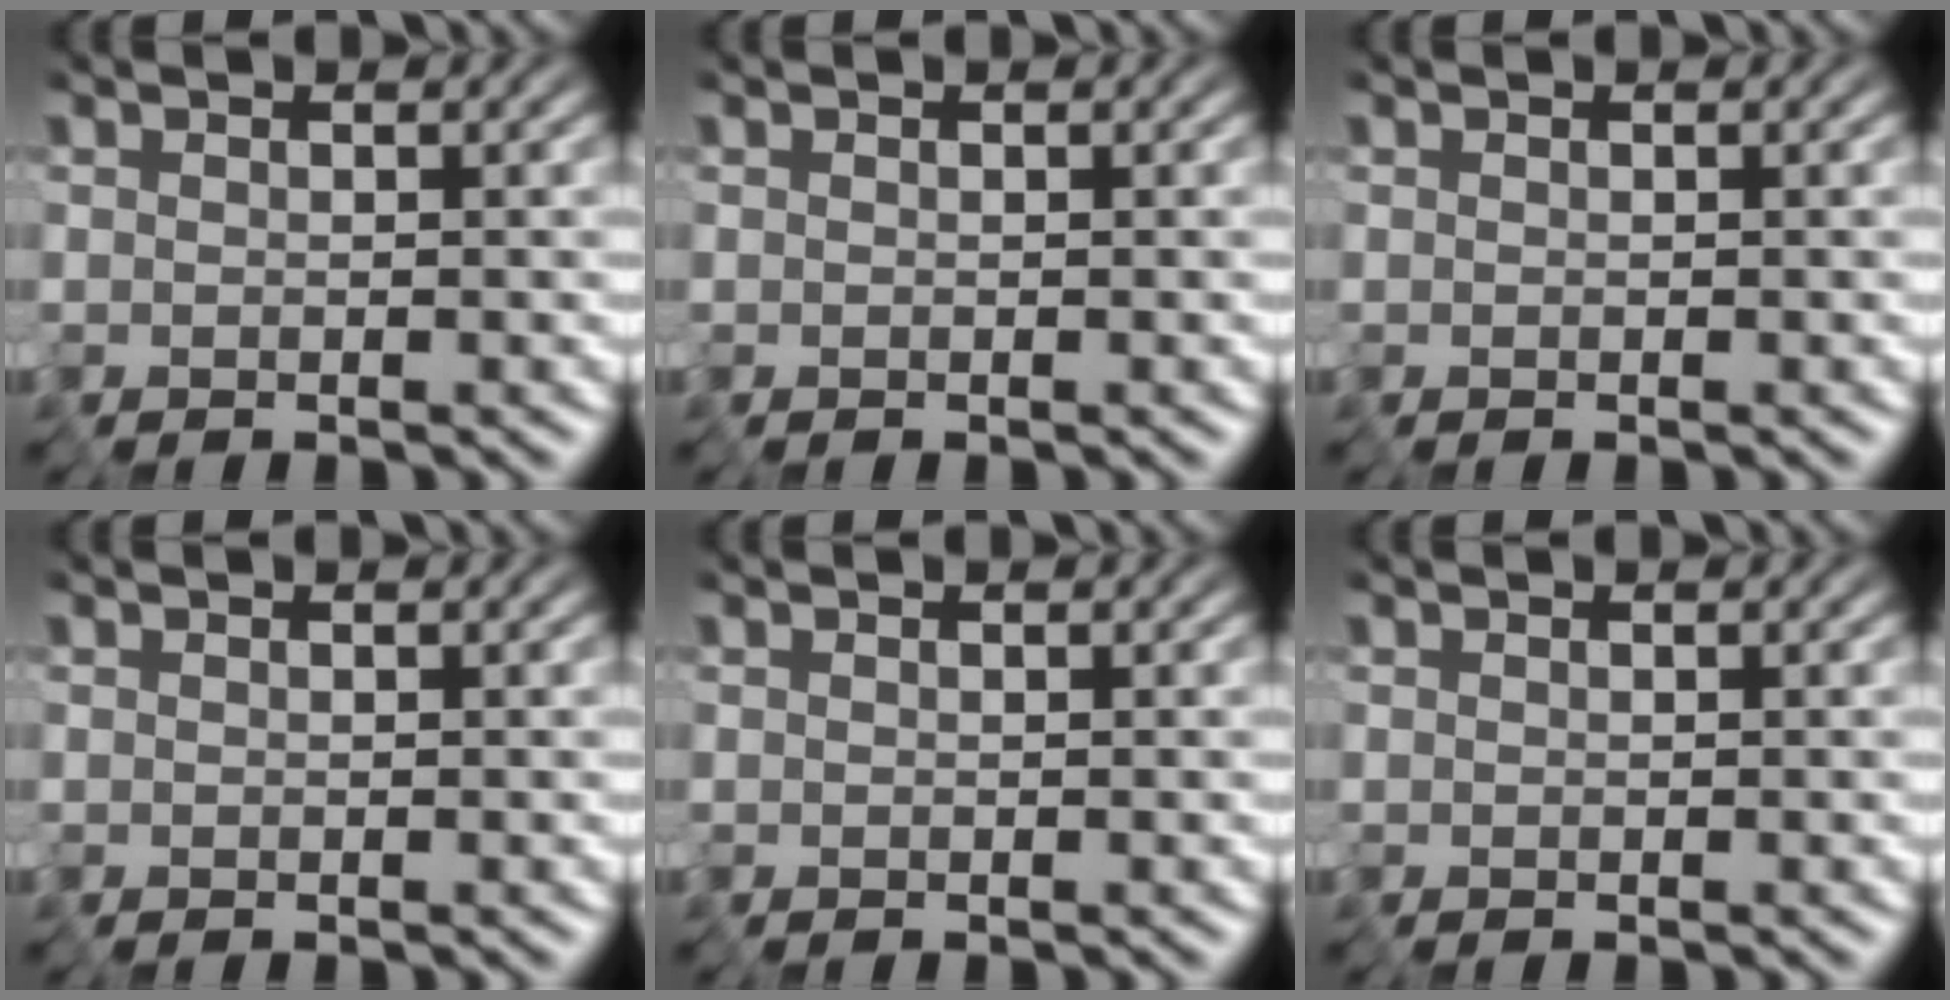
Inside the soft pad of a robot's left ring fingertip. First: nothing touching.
{"total": 0.0}
{"total": 0.0}
{"total": 0.0}
{"total": 0.0}
{"total": 0.0}